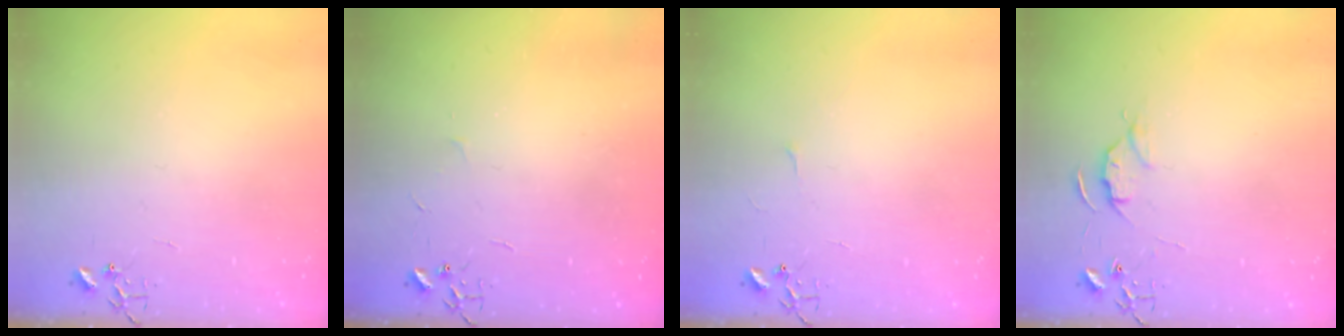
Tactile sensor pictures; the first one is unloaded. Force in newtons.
{"total": 2.3, "press": 2.3, "slide": 0.3}
{"total": 3.3, "press": 3.3, "slide": 0.4}
{"total": 5.7, "press": 5.6, "slide": 0.6}